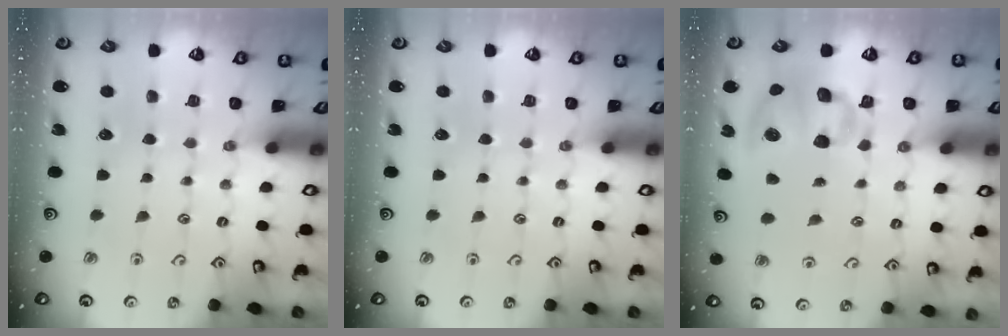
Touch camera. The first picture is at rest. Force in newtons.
{"total": 0.0}
{"total": 13.9, "press": 13.8, "slide": 1.9}